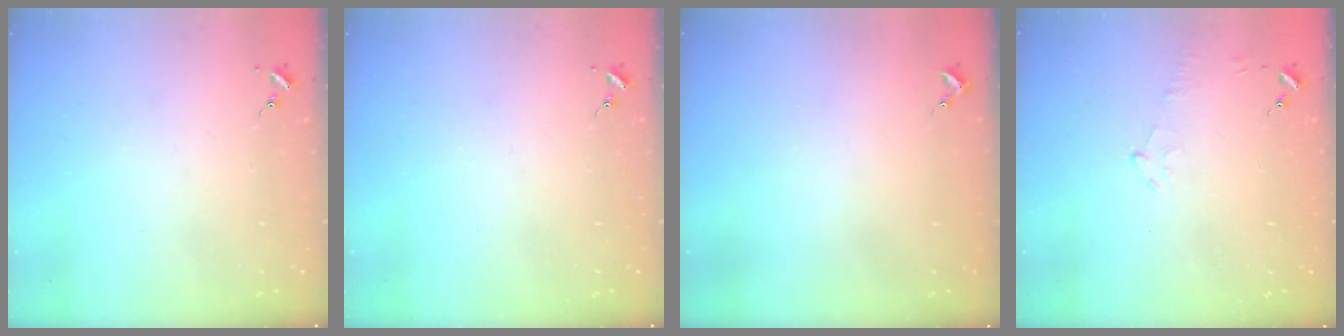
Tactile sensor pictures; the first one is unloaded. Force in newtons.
{"total": 0.0}
{"total": 0.9, "press": 0.9, "slide": 0.0}
{"total": 4.7, "press": 4.5, "slide": 1.5}